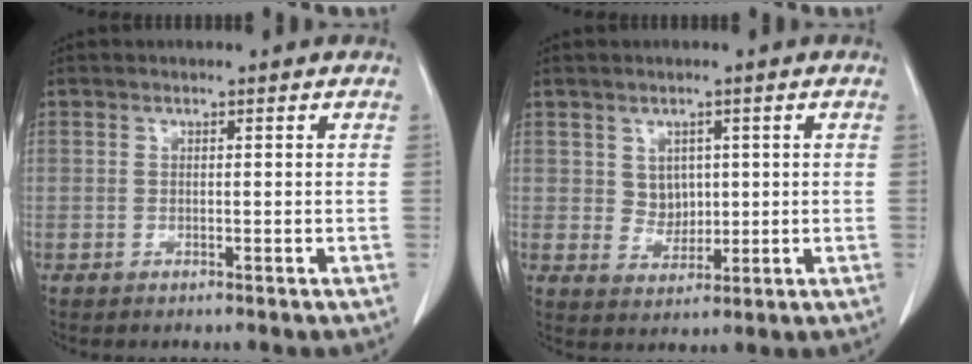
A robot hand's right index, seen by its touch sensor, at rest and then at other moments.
{"total": 3.5, "force": [0.9, 3.0, 1.6], "torque": [-0.023, 0.000, 0.021]}